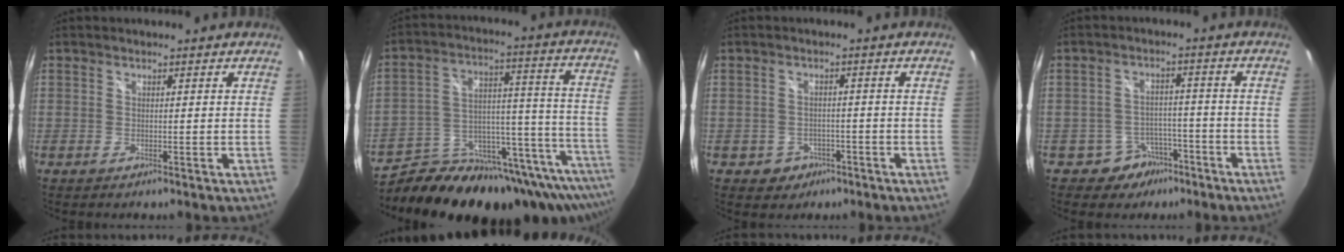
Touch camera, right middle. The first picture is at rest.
{"total": 28.7, "force": [-23.6, 10.0, 12.8], "torque": [-0.174, 0.002, -0.325]}
{"total": 4.3, "force": [-2.0, 3.7, 0.7], "torque": [-0.028, 0.005, -0.024]}
{"total": 6.1, "force": [-4.1, 4.5, 0.6], "torque": [-0.019, 0.023, -0.053]}